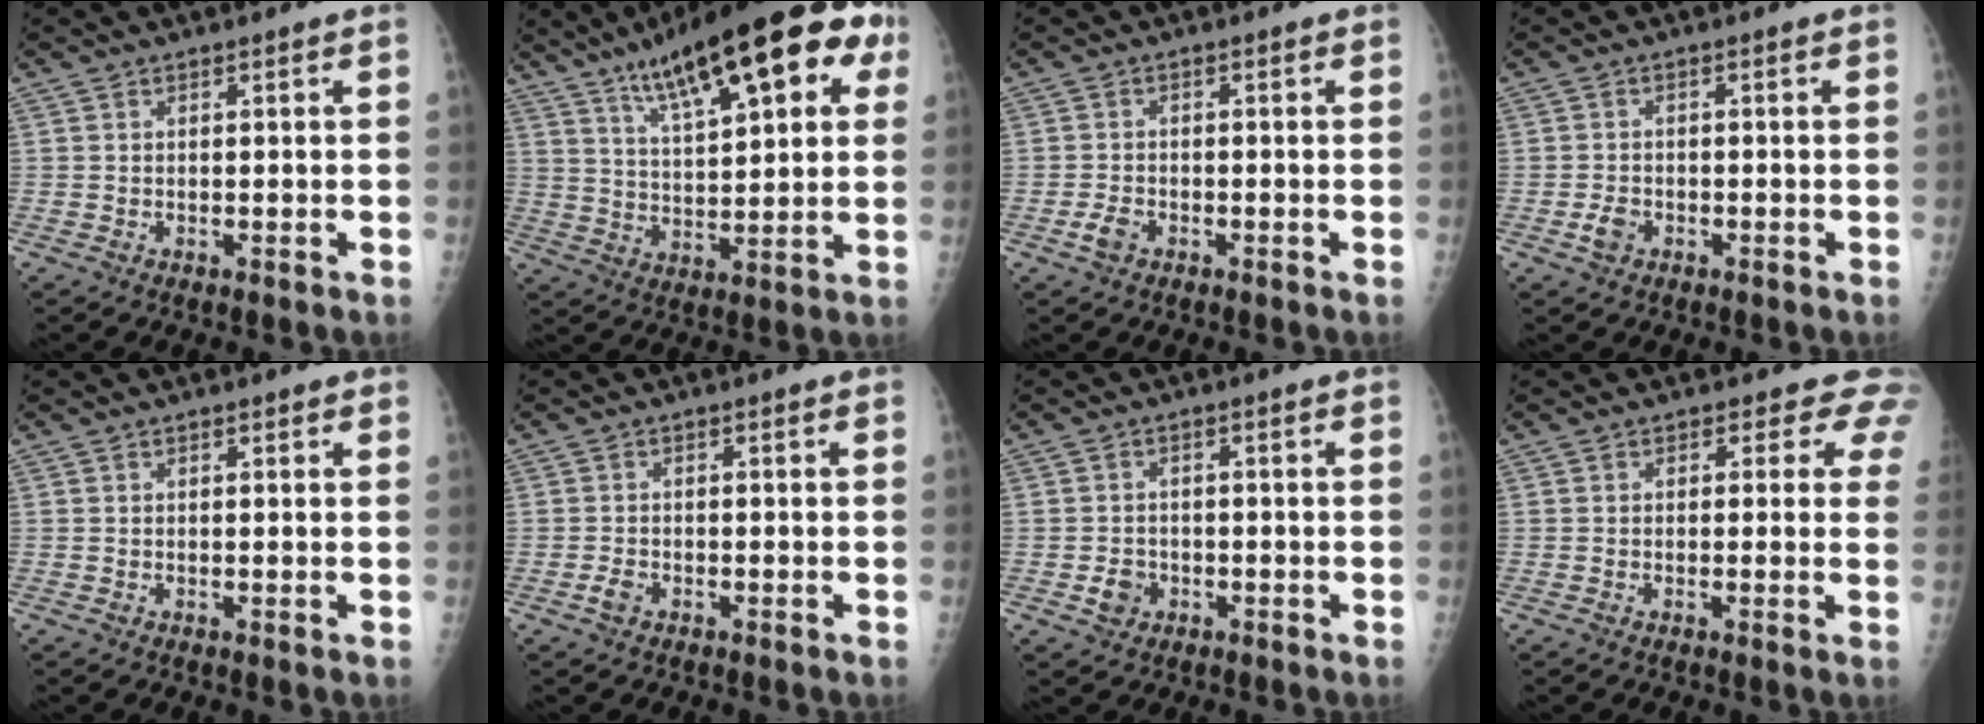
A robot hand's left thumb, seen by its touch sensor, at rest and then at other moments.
{"total": 22.7, "force": [10.9, 7.5, 18.5], "torque": [-0.251, 0.002, 0.165]}
{"total": 2.3, "force": [-1.4, 1.5, 1.1], "torque": [-0.025, 0.004, -0.025]}
{"total": 2.3, "force": [-1.2, 1.7, 1.0], "torque": [-0.017, 0.004, -0.020]}
{"total": 0.6, "force": [0.4, 0.3, 0.2], "torque": [-0.003, -0.002, 0.003]}
{"total": 1.5, "force": [-1.0, 1.0, 0.6], "torque": [-0.015, 0.001, -0.019]}
{"total": 2.9, "force": [-1.2, 2.5, 0.9], "torque": [-0.005, 0.006, -0.018]}
{"total": 4.1, "force": [3.2, 2.5, 0.8], "torque": [0.029, -0.013, 0.011]}